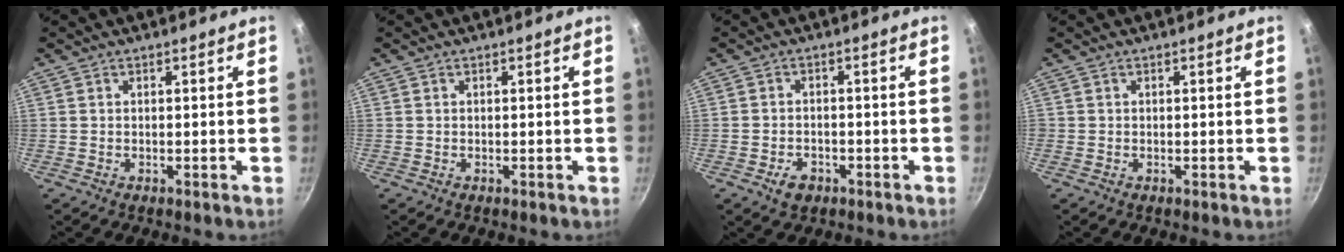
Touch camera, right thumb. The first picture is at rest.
{"total": 0.0}
{"total": 3.9, "force": [-2.0, 2.7, 2.0], "torque": [-0.030, 0.016, -0.029]}
{"total": 0.0}